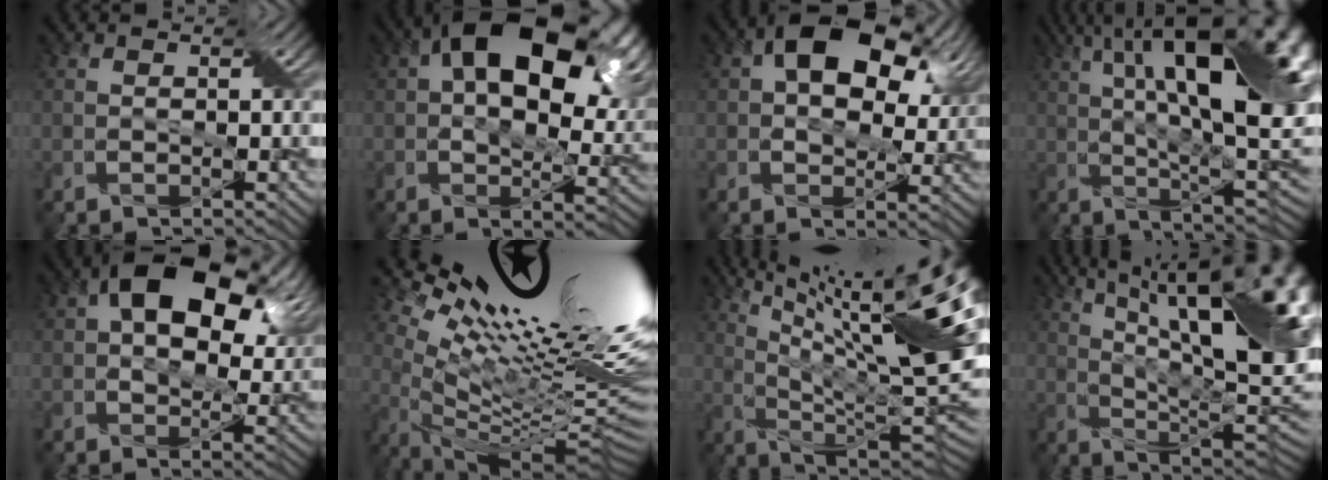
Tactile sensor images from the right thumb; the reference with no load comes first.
{"total": 19.3, "force": [6.5, 10.9, 14.5], "torque": [-0.222, 0.014, 0.105]}
{"total": 14.1, "force": [5.2, 8.3, 10.2], "torque": [-0.168, 0.007, 0.088]}
{"total": 22.1, "force": [6.5, 7.7, 19.7], "torque": [-0.267, 0.038, 0.091]}
{"total": 15.6, "force": [5.6, 9.0, 11.5], "torque": [-0.181, 0.007, 0.094]}
{"total": 19.0, "force": [9.1, 4.0, 16.2], "torque": [-0.251, 0.022, 0.151]}
{"total": 22.4, "force": [10.2, 5.7, 19.1], "torque": [-0.277, 0.041, 0.162]}
{"total": 22.5, "force": [8.6, 8.5, 18.9], "torque": [-0.255, 0.058, 0.139]}